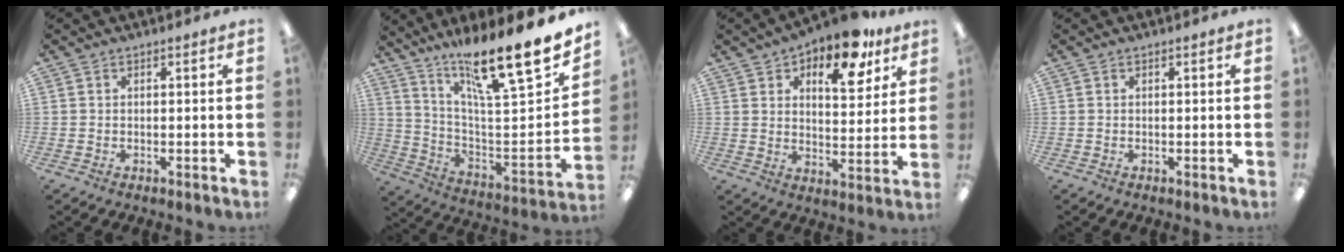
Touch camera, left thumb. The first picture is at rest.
{"total": 22.6, "force": [18.2, 2.8, 13.0], "torque": [-0.189, -0.143, 0.291]}
{"total": 13.8, "force": [9.7, 5.8, 7.9], "torque": [-0.109, -0.055, 0.162]}
{"total": 0.0}